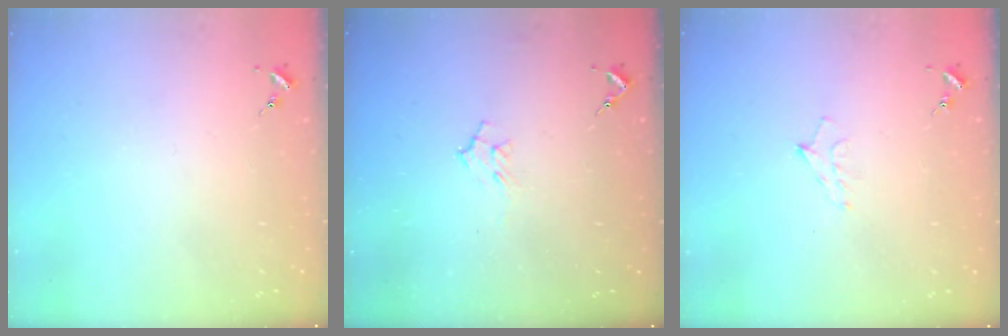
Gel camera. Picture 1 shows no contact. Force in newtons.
{"total": 6.5, "press": 6.4, "slide": 1.3}
{"total": 5.4, "press": 5.4, "slide": 0.7}